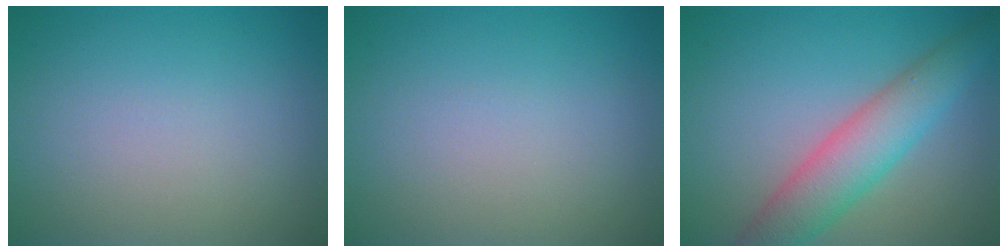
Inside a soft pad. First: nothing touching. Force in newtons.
{"total": 0.0}
{"total": 5.7, "press": 5.7, "slide": 0.1}